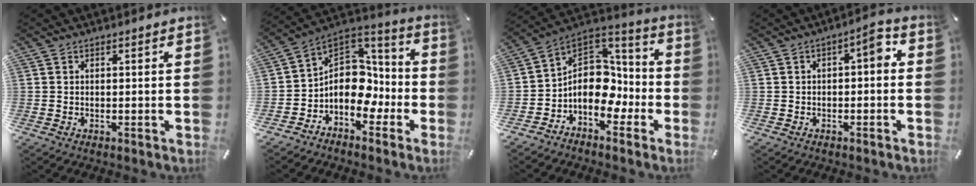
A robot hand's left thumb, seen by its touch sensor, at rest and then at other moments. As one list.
[{"total": 12.7, "force": [-2.5, 10.7, 6.5], "torque": [-0.098, -0.005, -0.040]}, {"total": 13.0, "force": [-2.9, 10.6, 6.9], "torque": [-0.110, -0.005, -0.046]}, {"total": 4.9, "force": [-0.6, 2.4, 4.2], "torque": [-0.064, 0.013, -0.019]}]